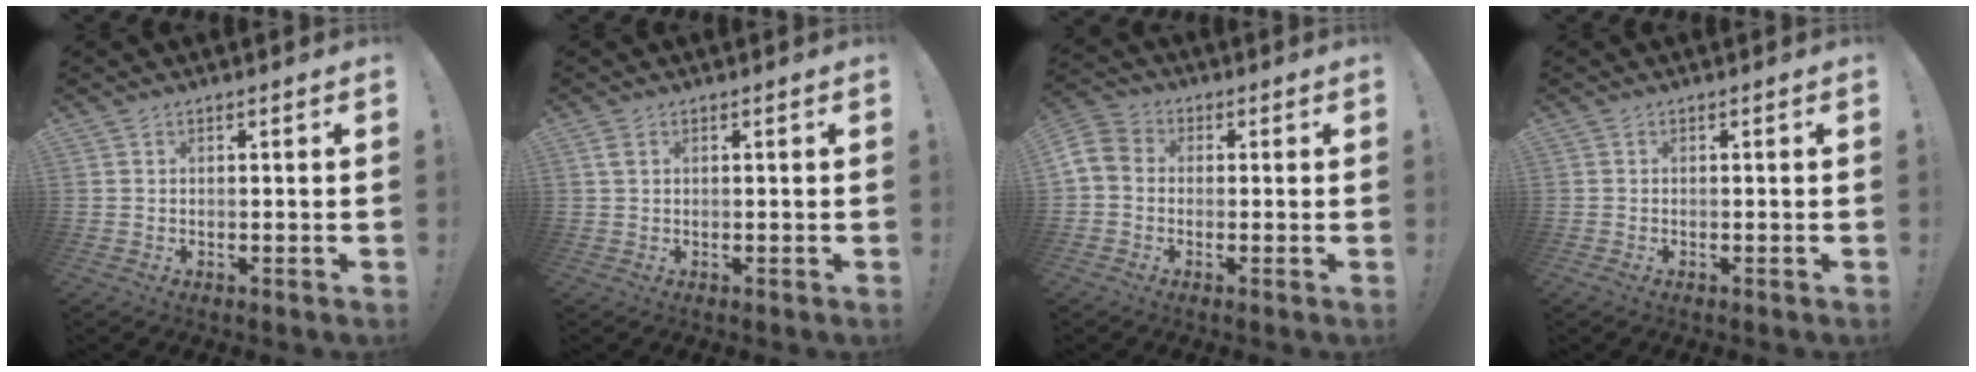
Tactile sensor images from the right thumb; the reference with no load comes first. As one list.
[{"total": 1.6, "force": [0.9, 0.8, 1.1], "torque": [-0.016, 0.000, 0.014]}, {"total": 6.2, "force": [-0.9, 5.0, 3.5], "torque": [-0.077, 0.019, -0.009]}, {"total": 0.5, "force": [-0.4, 0.2, 0.3], "torque": [-0.006, 0.000, -0.007]}]